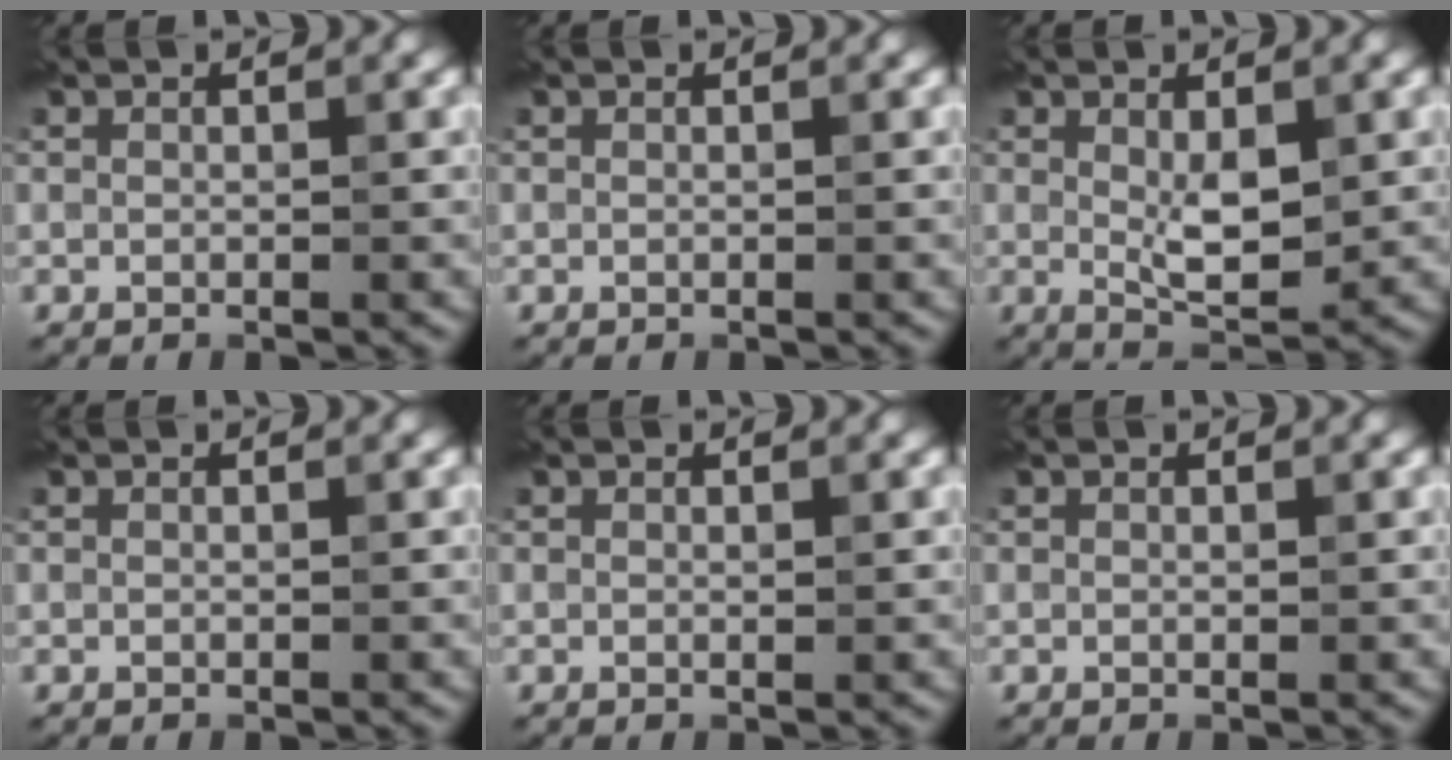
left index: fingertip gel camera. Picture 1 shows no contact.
{"total": 0.0}
{"total": 4.2, "force": [0.4, 1.8, 3.8], "torque": [-0.068, -0.007, 0.013]}
{"total": 0.0}
{"total": 0.0}
{"total": 0.0}